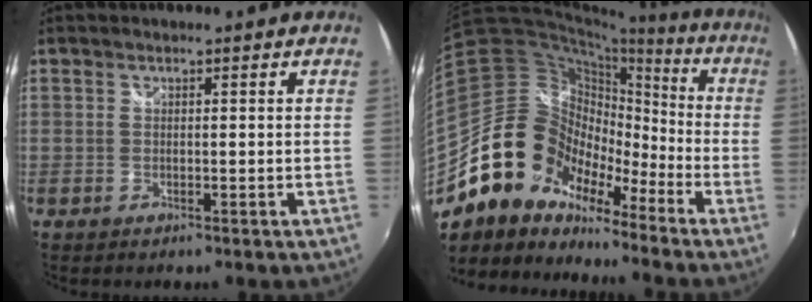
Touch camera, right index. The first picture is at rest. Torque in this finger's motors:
{"motor_torque": [0.92, -0.82, 0.02, -0.21]}